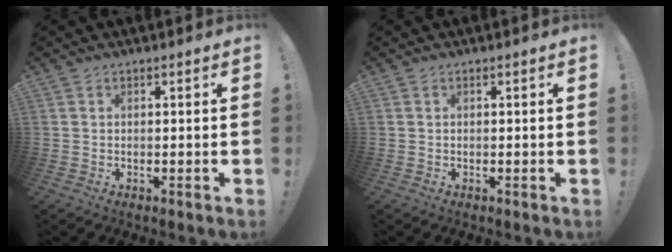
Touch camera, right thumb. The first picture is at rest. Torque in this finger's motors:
{"motor_torque": [-0.12, 0.02, -0.07, 0.12, 0.00]}